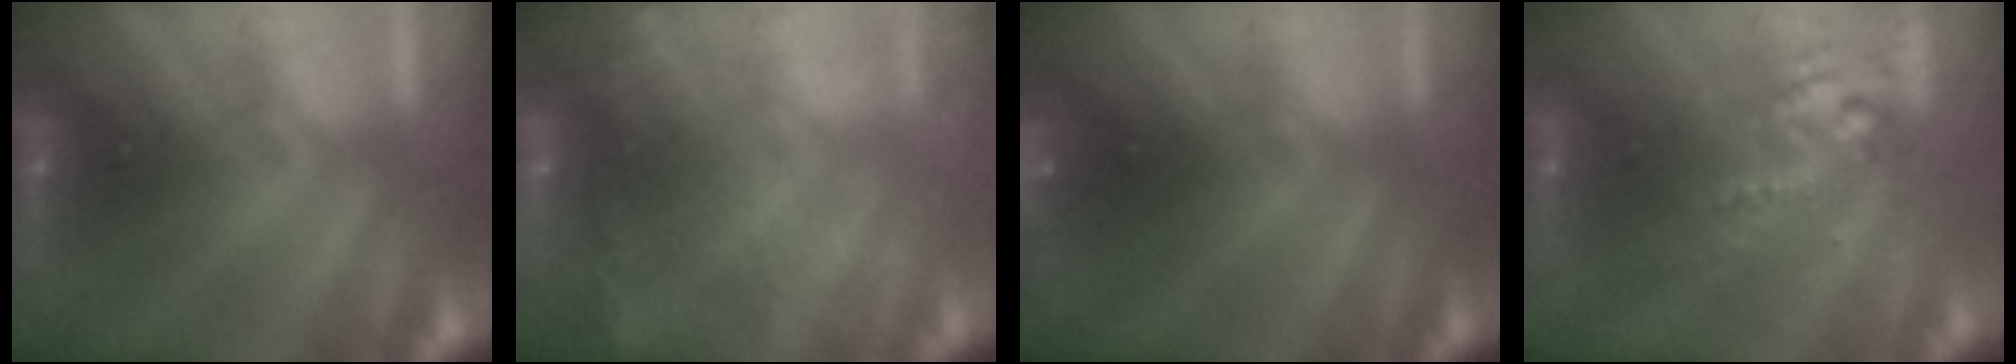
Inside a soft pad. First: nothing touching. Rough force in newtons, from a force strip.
{"total": 8.2}
{"total": 2.4}
{"total": 2.7}